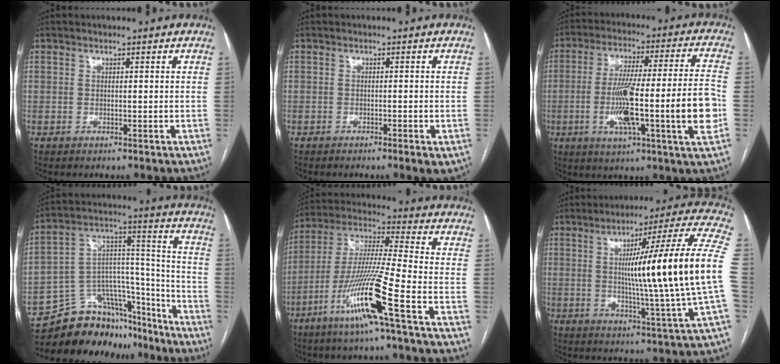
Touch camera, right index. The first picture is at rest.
{"total": 2.2, "force": [-1.2, 0.4, 1.9], "torque": [-0.022, -0.002, -0.016]}
{"total": 19.0, "force": [-4.0, 0.1, 18.6], "torque": [-0.281, 0.007, -0.063]}
{"total": 18.7, "force": [-16.1, 7.7, 5.3], "torque": [-0.081, 0.067, -0.253]}
{"total": 15.1, "force": [-7.3, -1.2, 13.2], "torque": [-0.266, -0.021, -0.143]}
{"total": 21.5, "force": [0.4, -1.9, 21.4], "torque": [-0.287, 0.002, -0.010]}